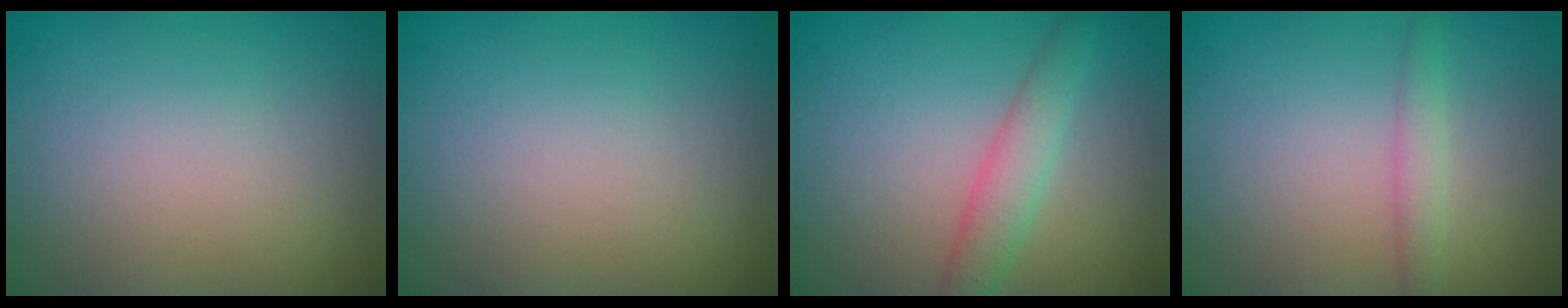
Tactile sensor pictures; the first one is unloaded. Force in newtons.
{"total": 0.0}
{"total": 3.0, "press": 3.0, "slide": 0.1}
{"total": 1.5, "press": 1.5, "slide": 0.0}